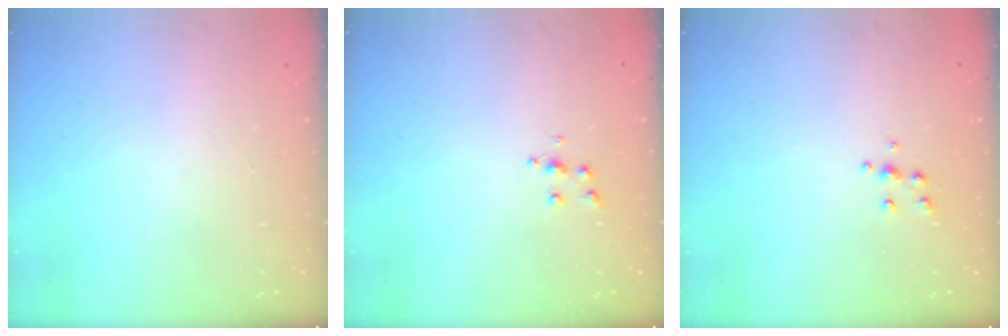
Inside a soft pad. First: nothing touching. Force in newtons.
{"total": 5.9, "press": 5.9, "slide": 0.3}
{"total": 4.8, "press": 4.7, "slide": 0.6}